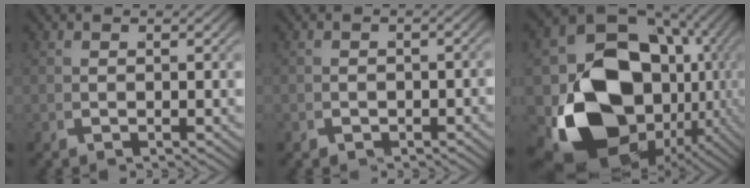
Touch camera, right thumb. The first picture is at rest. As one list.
[{"total": 1.2, "force": [-0.9, 0.7, 0.3], "torque": [0.003, -0.004, -0.016]}, {"total": 23.8, "force": [-3.4, 16.1, 17.2], "torque": [-0.321, -0.070, -0.023]}]